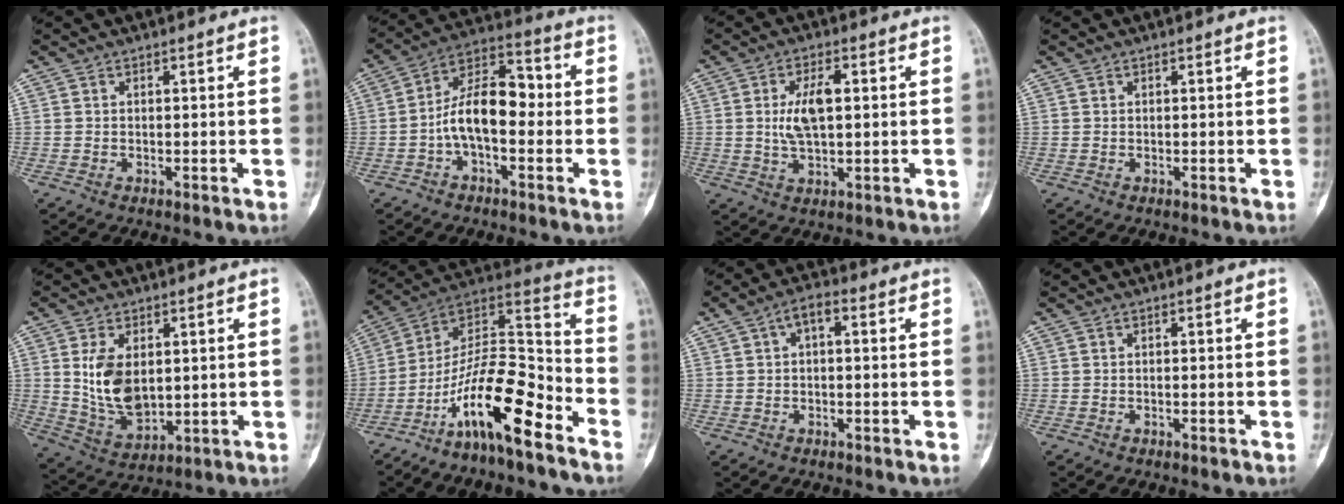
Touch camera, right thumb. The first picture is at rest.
{"total": 12.1, "force": [-1.8, 6.4, 10.1], "torque": [-0.161, 0.046, -0.042]}
{"total": 7.1, "force": [0.9, 3.2, 6.3], "torque": [-0.117, 0.002, 0.016]}
{"total": 0.0}
{"total": 10.7, "force": [1.8, 6.4, 8.3], "torque": [-0.139, -0.016, 0.051]}
{"total": 17.9, "force": [-10.6, 5.1, 13.5], "torque": [-0.229, 0.103, -0.186]}
{"total": 4.1, "force": [0.7, 2.1, 3.5], "torque": [-0.058, 0.019, 0.006]}
{"total": 0.6, "force": [-0.5, 0.1, 0.4], "torque": [-0.012, 0.002, -0.006]}